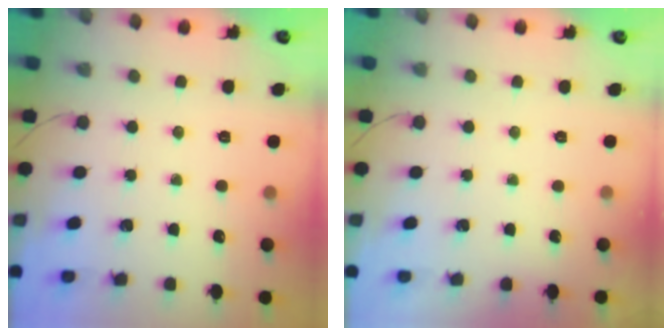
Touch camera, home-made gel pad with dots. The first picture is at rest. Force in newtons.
{"total": 1.9, "press": 1.9, "slide": 0.3}